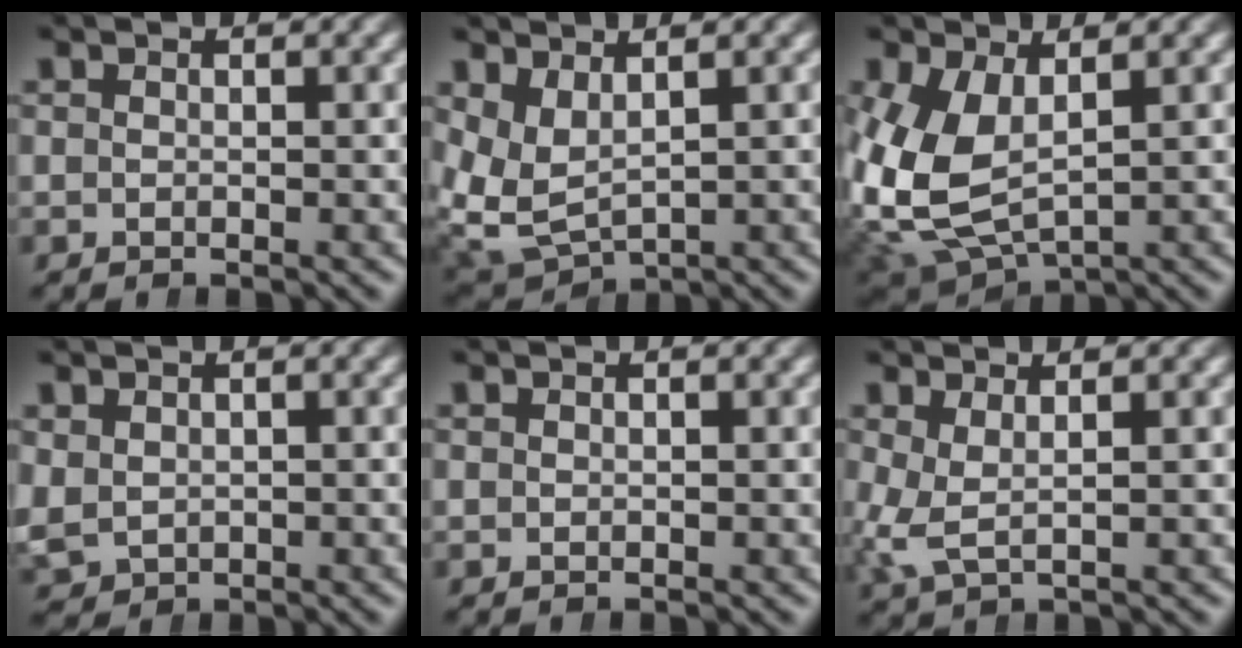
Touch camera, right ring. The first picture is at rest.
{"total": 7.2, "force": [0.3, 6.3, 3.3], "torque": [-0.123, -0.045, 0.022]}
{"total": 8.8, "force": [-0.6, 7.0, 5.2], "torque": [-0.166, -0.047, 0.015]}
{"total": 2.7, "force": [0.2, 2.5, 0.9], "torque": [-0.045, -0.021, 0.022]}
{"total": 0.0}
{"total": 2.4, "force": [0.3, 1.5, 1.9], "torque": [-0.068, -0.026, 0.020]}